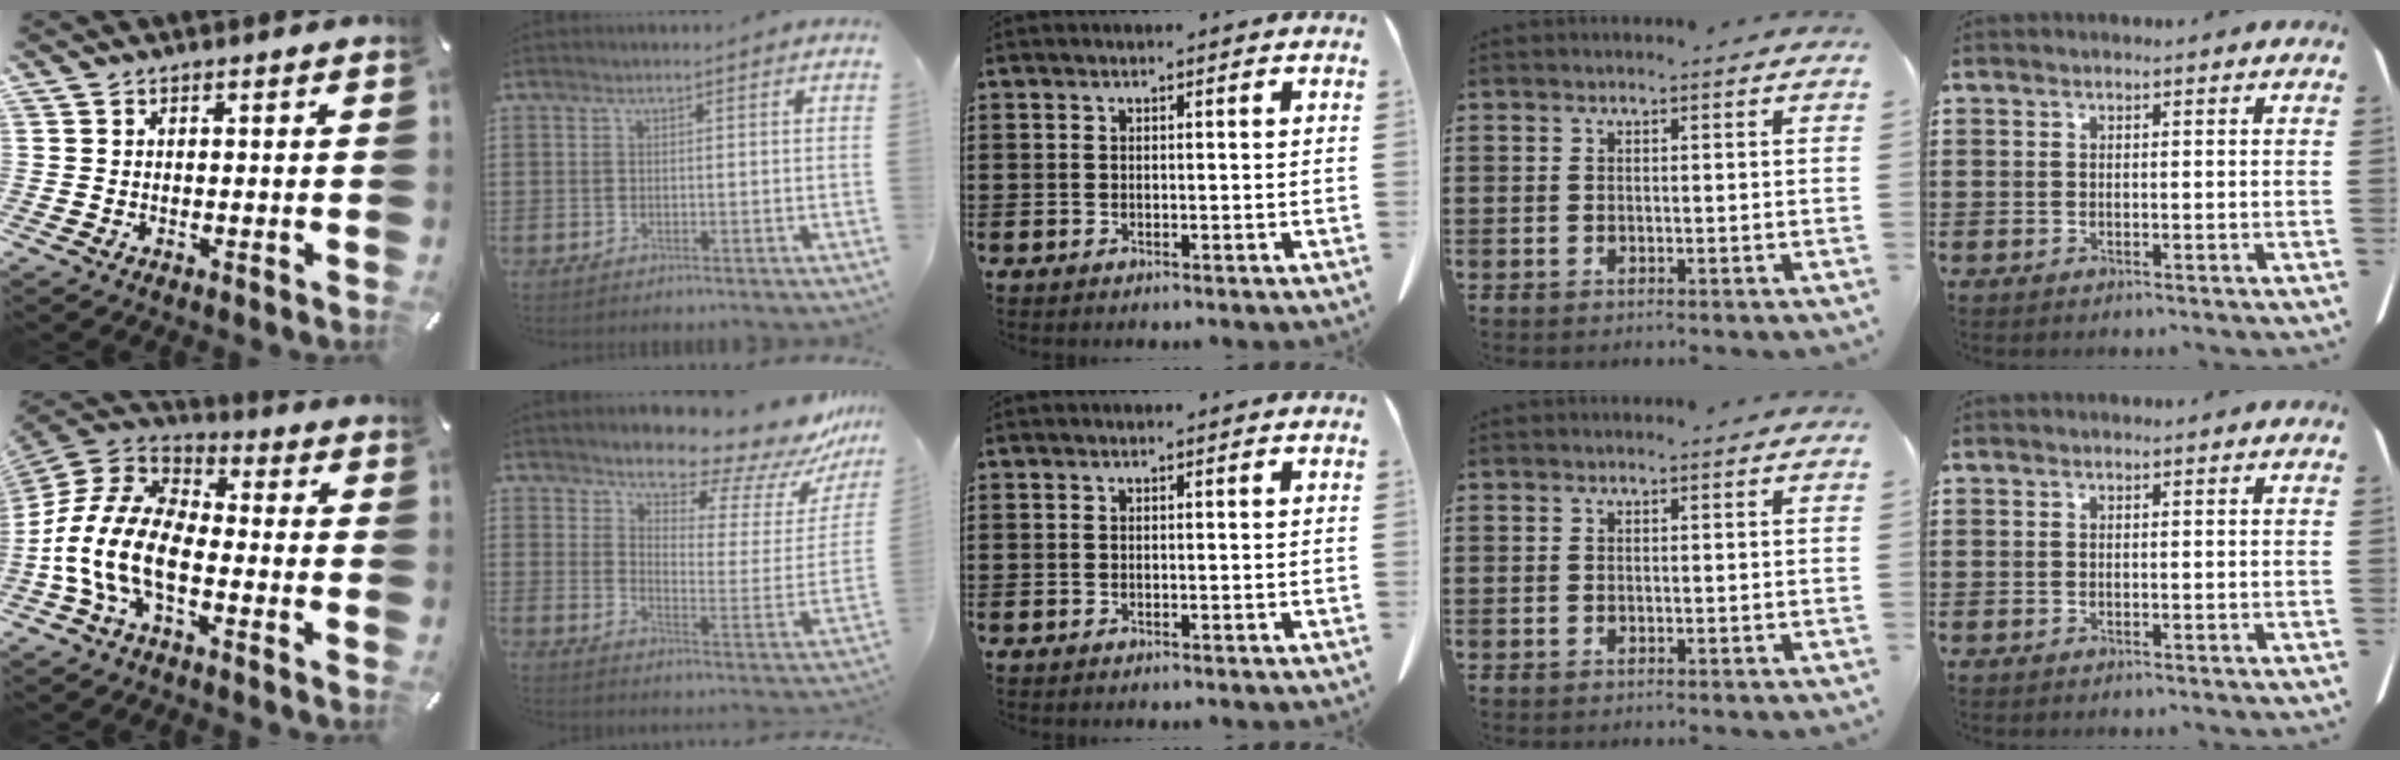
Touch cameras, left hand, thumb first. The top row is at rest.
{"thumb": {"total": 15.0, "force": [-6.6, 8.1, 10.7], "torque": [-0.240, 0.015, -0.125]}, "index": {"total": 10.3, "force": [9.4, 2.4, 3.5], "torque": [-0.071, -0.077, 0.161]}}